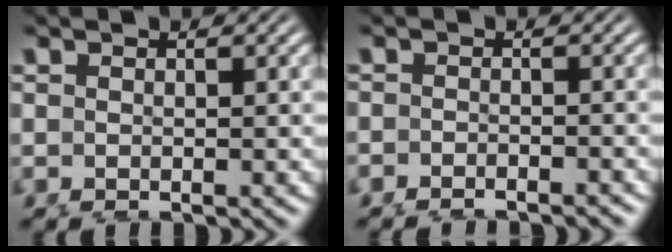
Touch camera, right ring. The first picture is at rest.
{"total": 2.2, "force": [-2.2, -0.2, -0.2], "torque": [0.006, -0.007, -0.033]}